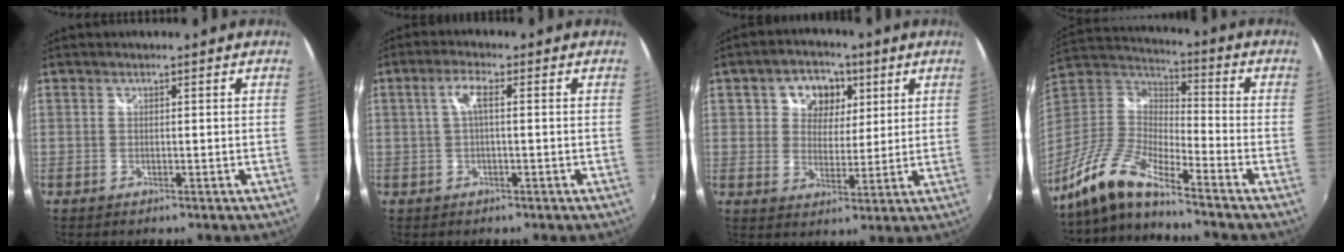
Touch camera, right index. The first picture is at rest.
{"total": 3.3, "force": [0.3, 0.6, 3.3], "torque": [-0.065, 0.008, 0.005]}
{"total": 8.9, "force": [3.2, 7.1, 4.3], "torque": [-0.081, 0.017, 0.052]}
{"total": 13.2, "force": [-10.6, 2.3, 7.6], "torque": [-0.166, -0.002, -0.220]}